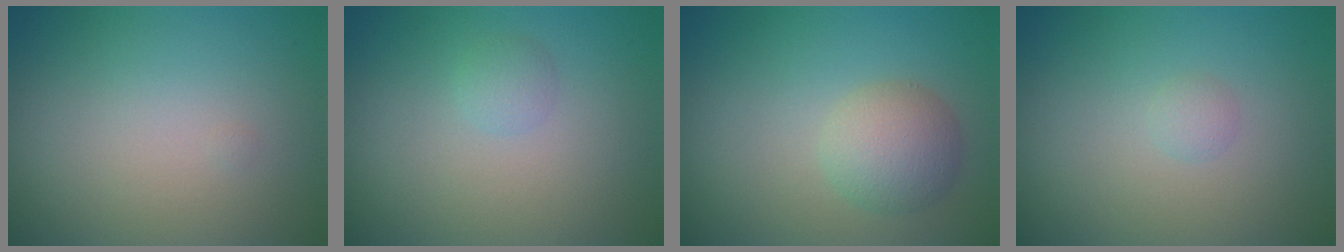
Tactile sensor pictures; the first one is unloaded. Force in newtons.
{"total": 1.1, "press": 1.1, "slide": 0.1}
{"total": 3.3, "press": 3.3, "slide": 0.0}
{"total": 0.8, "press": 0.8, "slide": 0.1}